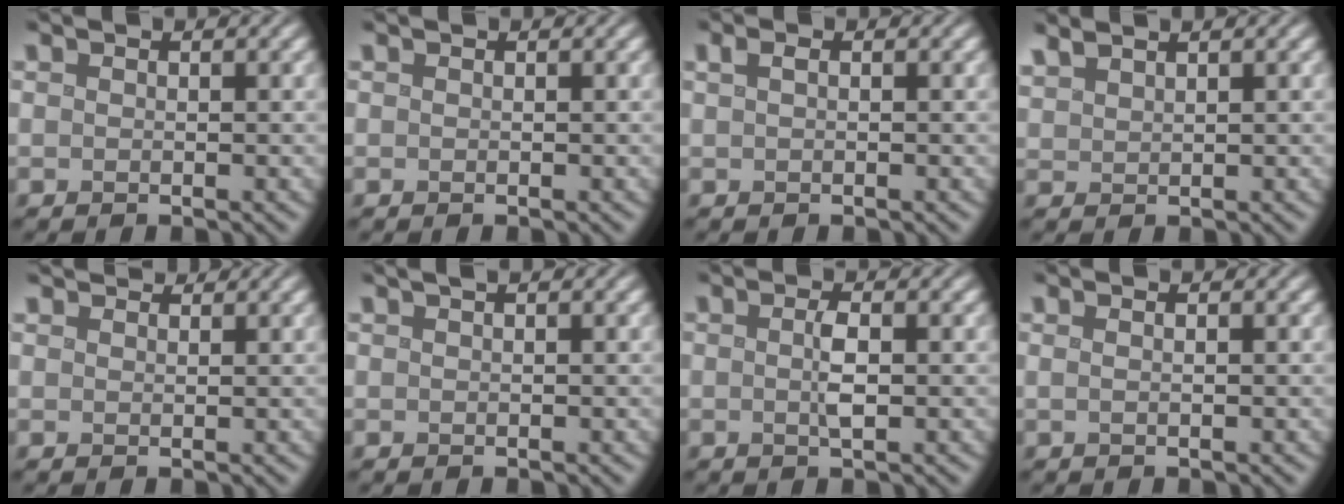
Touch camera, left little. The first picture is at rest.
{"total": 0.0}
{"total": 0.9, "force": [0.4, 0.3, 0.8], "torque": [-0.019, 0.006, 0.007]}
{"total": 1.6, "force": [1.5, 0.2, 0.5], "torque": [-0.011, 0.008, 0.034]}
{"total": 2.5, "force": [2.4, 0.6, 0.7], "torque": [-0.016, 0.002, 0.031]}
{"total": 0.9, "force": [0.5, 0.2, 0.7], "torque": [-0.010, 0.006, 0.008]}
{"total": 1.9, "force": [0.0, 0.3, 1.8], "torque": [-0.036, 0.002, -0.001]}
{"total": 1.5, "force": [0.4, 0.6, 1.3], "torque": [-0.010, -0.003, -0.009]}